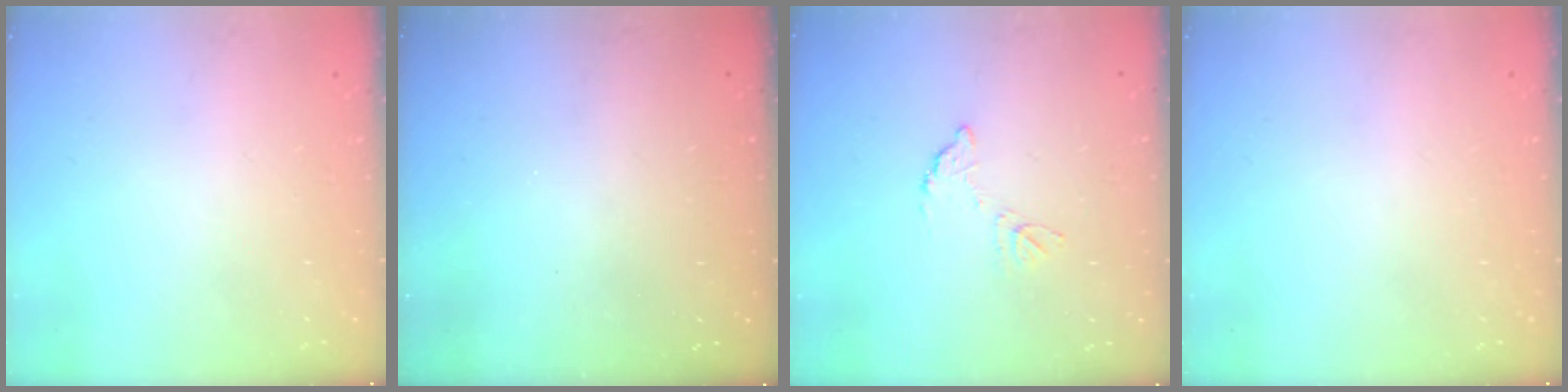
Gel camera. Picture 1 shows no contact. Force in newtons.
{"total": 3.2, "press": 3.2, "slide": 0.1}
{"total": 6.3, "press": 6.3, "slide": 0.4}
{"total": 0.0}